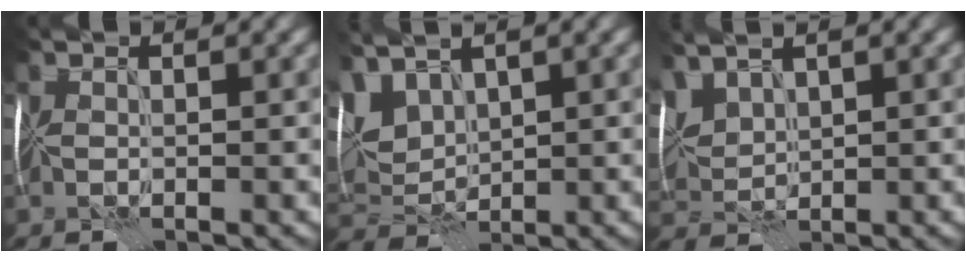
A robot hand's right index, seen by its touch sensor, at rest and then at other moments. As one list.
[{"total": 6.3, "force": [2.9, 3.2, 4.5], "torque": [-0.115, 0.012, 0.055]}, {"total": 4.4, "force": [2.8, 1.8, 2.8], "torque": [-0.077, 0.013, 0.058]}]